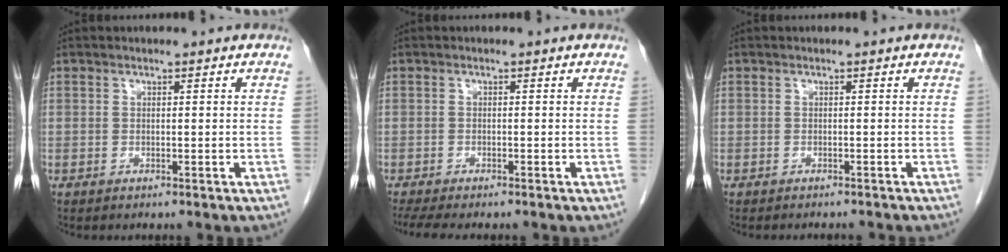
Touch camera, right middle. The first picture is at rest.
{"total": 5.9, "force": [-4.9, 1.0, 3.0], "torque": [-0.045, -0.011, -0.077]}
{"total": 4.0, "force": [-3.8, 0.5, 1.2], "torque": [-0.015, -0.010, -0.043]}